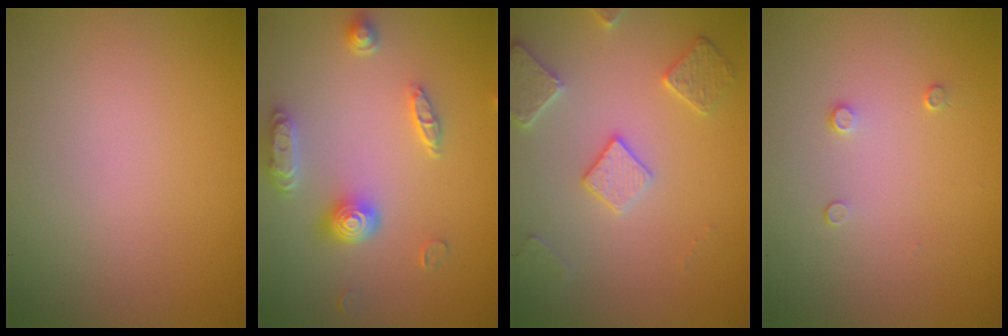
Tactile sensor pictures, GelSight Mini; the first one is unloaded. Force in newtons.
{"total": 4.3, "press": 3.4, "slide": 2.6}
{"total": 3.2, "press": 3.1, "slide": 0.8}
{"total": 0.8, "press": 0.4, "slide": 0.6}